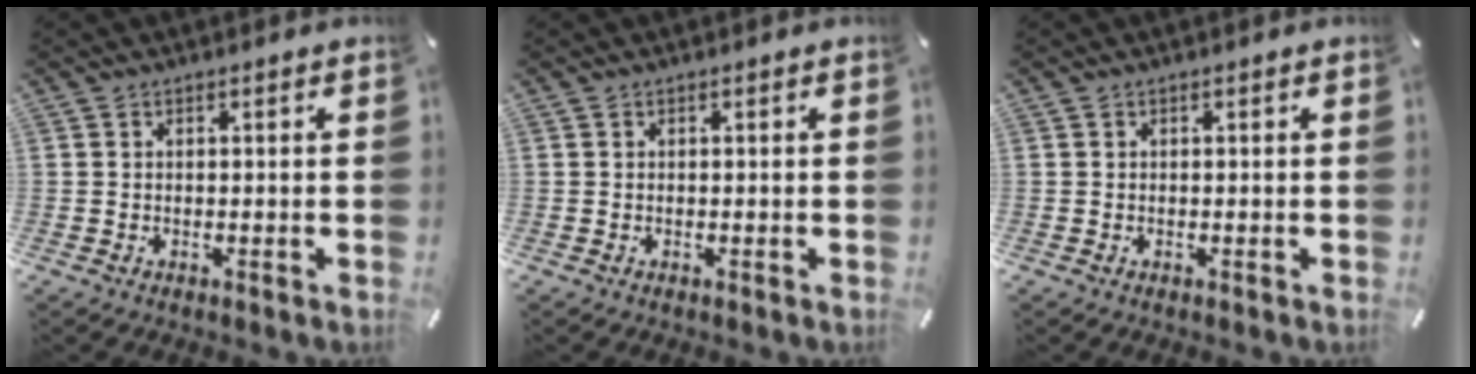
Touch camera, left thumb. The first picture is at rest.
{"total": 0.0}
{"total": 0.0}